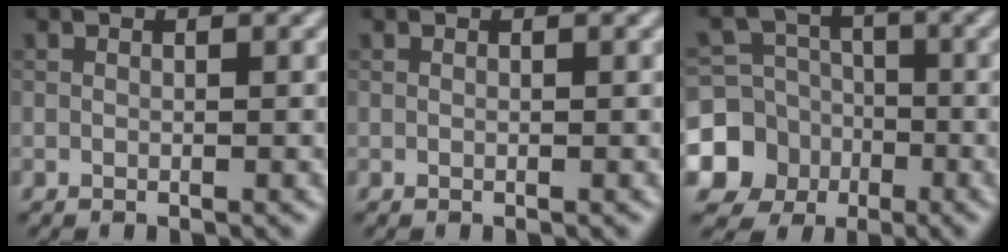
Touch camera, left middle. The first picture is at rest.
{"total": 0.0}
{"total": 9.8, "force": [-3.3, 9.1, 1.9], "torque": [-0.058, -0.018, -0.077]}